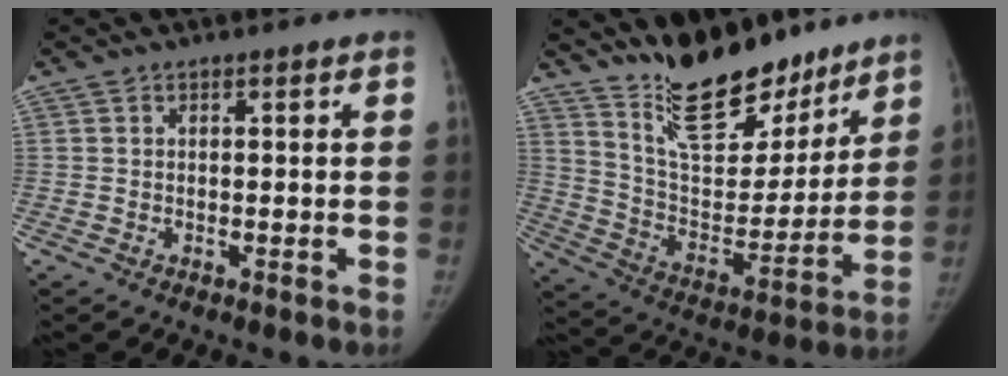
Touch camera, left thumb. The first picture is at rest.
{"total": 19.5, "force": [15.7, 7.9, 8.6], "torque": [-0.082, -0.107, 0.264]}